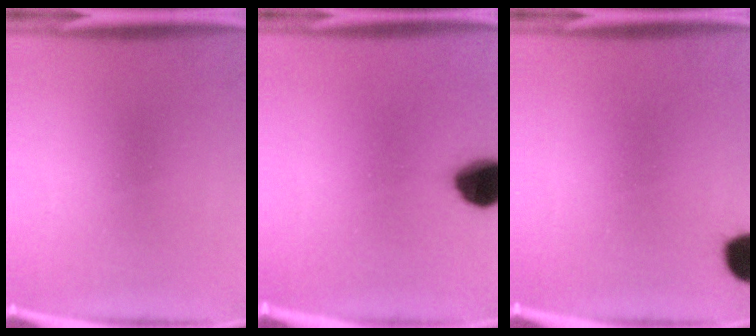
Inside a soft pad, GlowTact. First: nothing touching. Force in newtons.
{"total": 9.3}
{"total": 7.0}